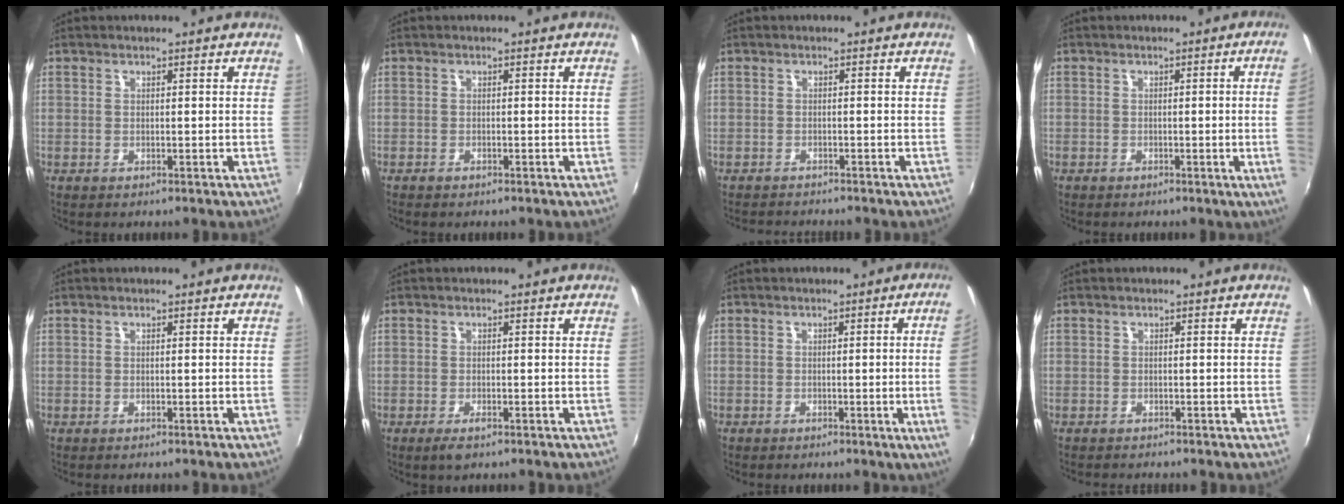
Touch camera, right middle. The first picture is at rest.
{"total": 0.9, "force": [-0.8, 0.4, 0.2], "torque": [-0.007, -0.003, -0.017]}
{"total": 3.1, "force": [-3.1, 0.0, 0.6], "torque": [-0.026, -0.012, -0.052]}
{"total": 4.9, "force": [-0.1, -1.9, 4.5], "torque": [-0.067, -0.010, 0.004]}
{"total": 0.0}
{"total": 2.9, "force": [-1.9, 1.1, 1.9], "torque": [-0.043, -0.008, -0.036]}
{"total": 7.5, "force": [-0.3, -1.5, 7.3], "torque": [-0.085, -0.008, -0.001]}
{"total": 1.4, "force": [-1.3, 0.0, 0.3], "torque": [-0.010, -0.008, -0.021]}